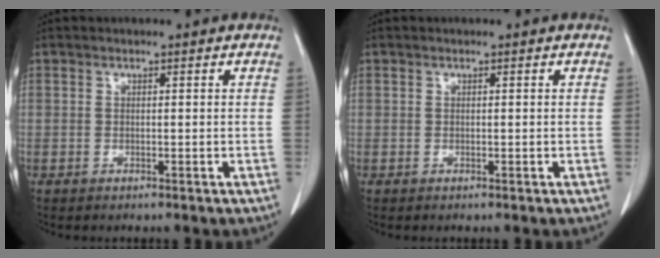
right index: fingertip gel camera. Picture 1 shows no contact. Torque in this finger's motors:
{"motor_torque": [0.01, -0.01, 0.00, 0.00]}